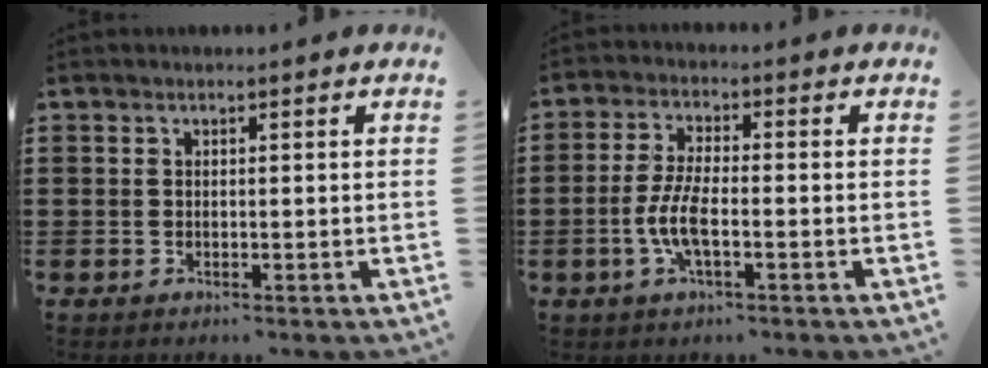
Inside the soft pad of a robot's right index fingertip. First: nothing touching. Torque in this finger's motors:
{"motor_torque": [2.14, 0.00, 0.20, 0.07]}